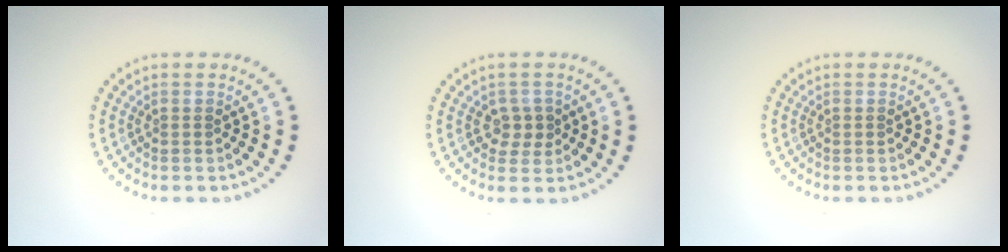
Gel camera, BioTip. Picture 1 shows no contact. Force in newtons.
{"total": 1.8, "press": 1.7, "slide": 0.6}
{"total": 0.0}